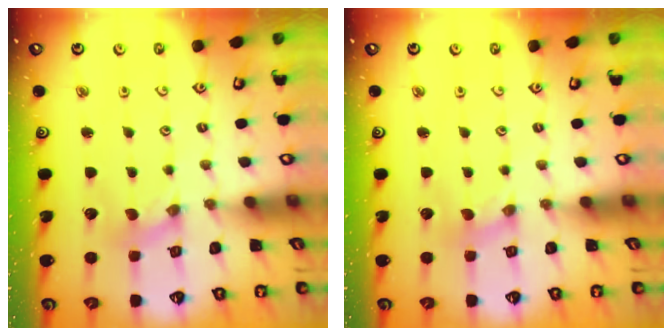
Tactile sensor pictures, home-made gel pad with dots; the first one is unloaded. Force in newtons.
{"total": 0.0}